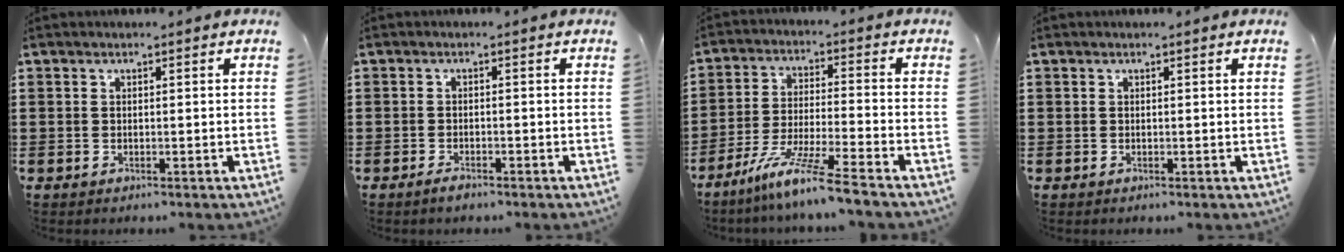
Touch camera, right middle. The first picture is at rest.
{"total": 1.3, "force": [-1.0, 0.3, 0.8], "torque": [-0.018, -0.005, -0.018]}
{"total": 9.2, "force": [-7.5, -0.8, 5.4], "torque": [-0.115, -0.017, -0.151]}
{"total": 0.0}